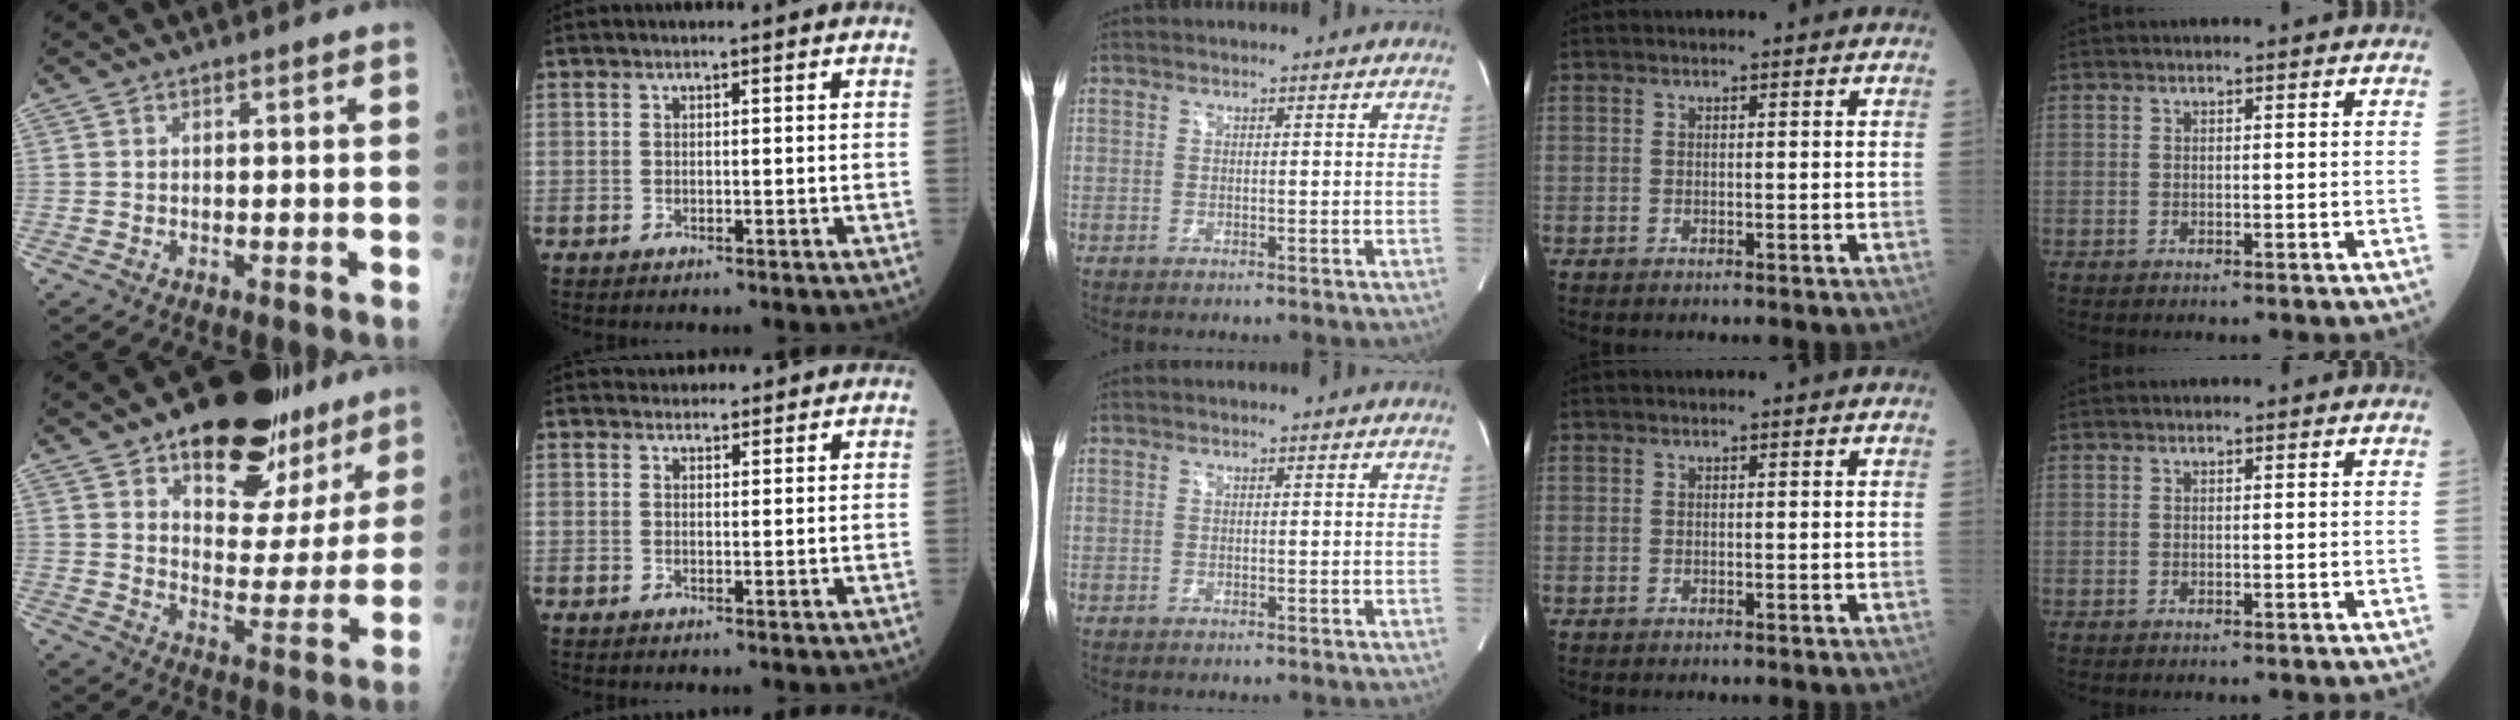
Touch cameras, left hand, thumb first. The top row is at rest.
{"thumb": {"total": 21.7, "force": [14.6, 11.2, 11.5], "torque": [-0.099, -0.071, 0.204]}, "index": {"total": 5.8, "force": [5.5, 1.6, 0.9], "torque": [-0.007, 0.026, 0.070]}}